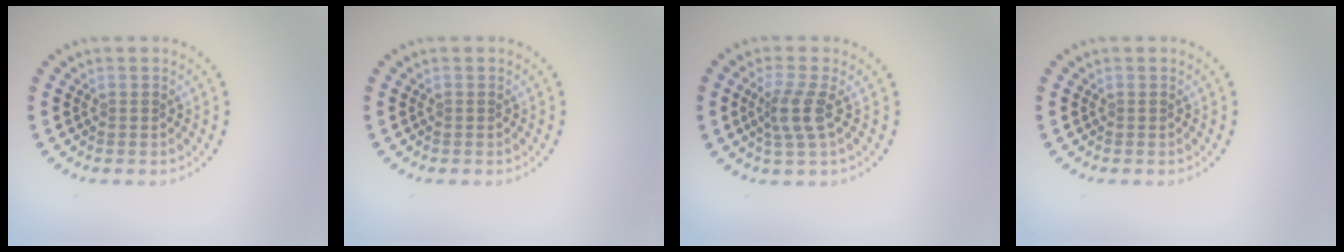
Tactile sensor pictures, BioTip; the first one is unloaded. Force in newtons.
{"total": 0.0}
{"total": 2.7, "press": 2.1, "slide": 1.6}
{"total": 0.0}